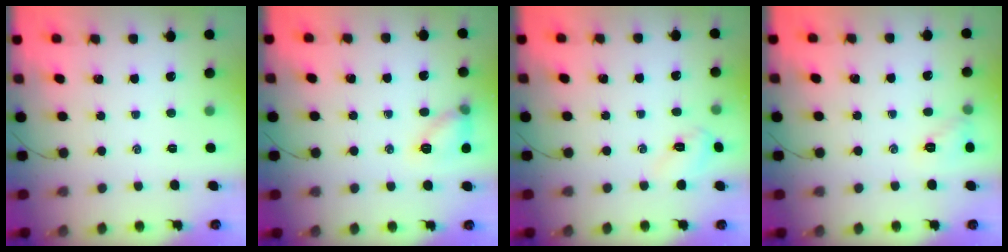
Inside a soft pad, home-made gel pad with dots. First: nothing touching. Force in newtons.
{"total": 9.3, "press": 9.3, "slide": 0.3}
{"total": 3.5, "press": 3.4, "slide": 0.9}
{"total": 6.9, "press": 6.8, "slide": 1.2}